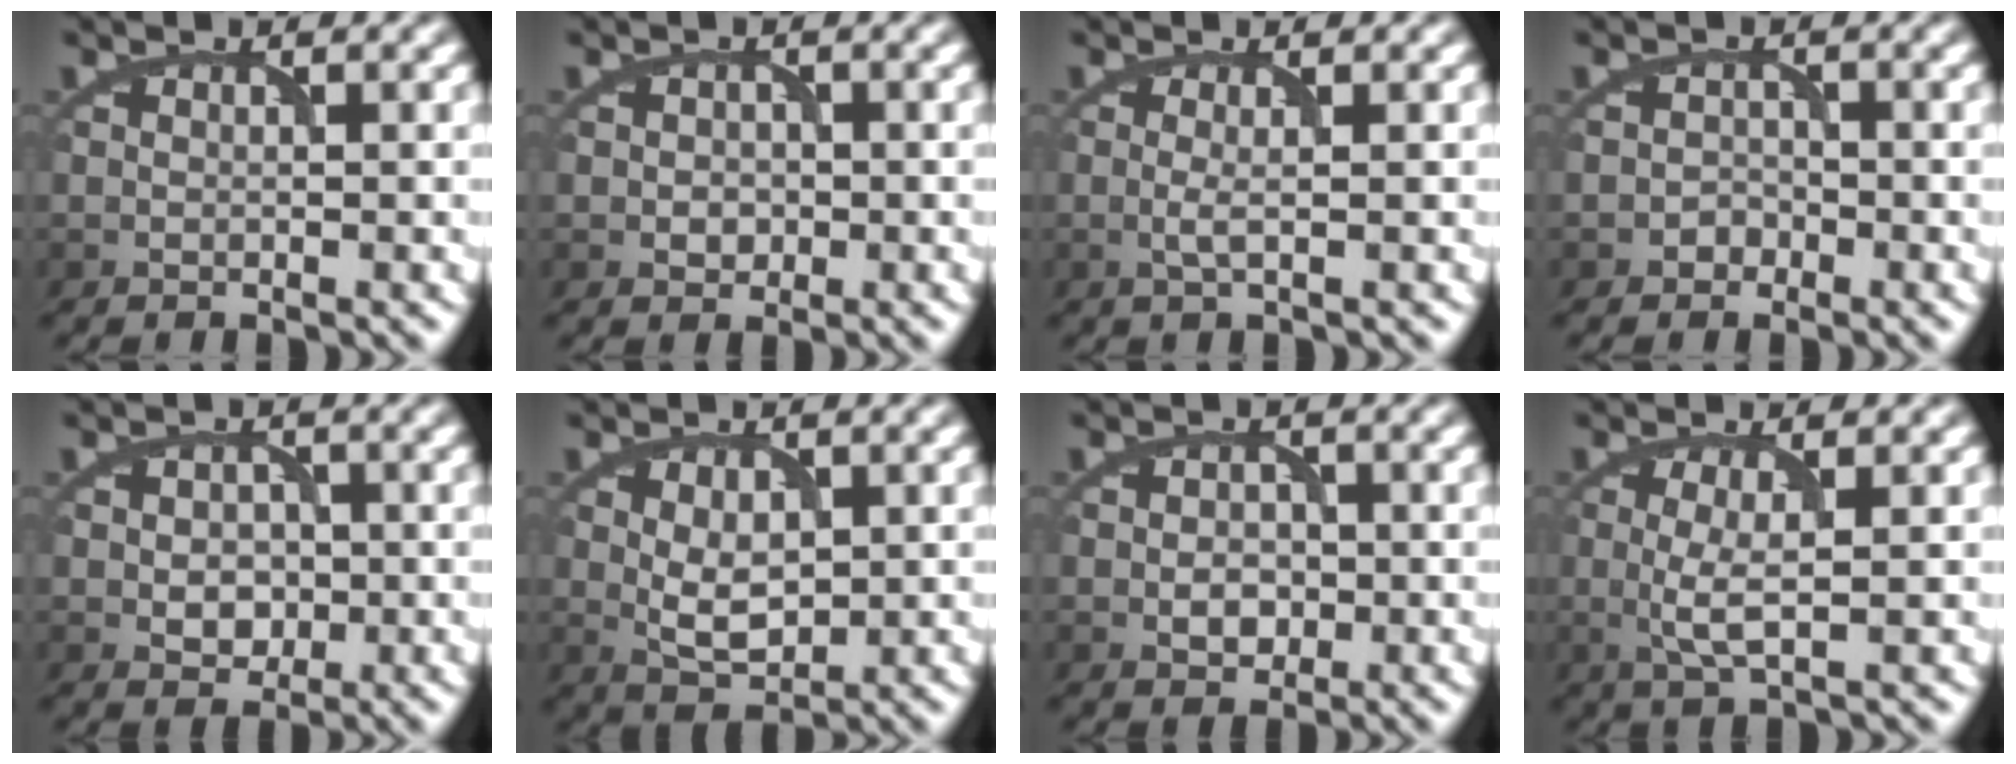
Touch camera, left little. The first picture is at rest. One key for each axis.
{"total": 1.3, "fx": -0.1, "fy": 1.2, "fz": 0.6, "tx": -0.010, "ty": -0.002, "tz": -0.004}
{"total": 1.2, "fx": -0.1, "fy": 0.1, "fz": 1.2, "tx": -0.028, "ty": -0.002, "tz": -0.002}
{"total": 1.0, "fx": -0.7, "fy": 0.8, "fz": 0.1, "tx": 0.004, "ty": 0.003, "tz": -0.012}
{"total": 2.6, "fx": -0.2, "fy": 2.1, "fz": 1.5, "tx": -0.022, "ty": -0.004, "tz": -0.004}
{"total": 3.2, "fx": 0.2, "fy": 2.0, "fz": 2.5, "tx": -0.049, "ty": -0.002, "tz": 0.008}
{"total": 2.0, "fx": -0.4, "fy": 1.6, "fz": 1.2, "tx": -0.020, "ty": -0.002, "tz": -0.008}
{"total": 2.4, "fx": 0.0, "fy": 0.4, "fz": 2.4, "tx": -0.053, "ty": -0.003, "tz": 0.001}